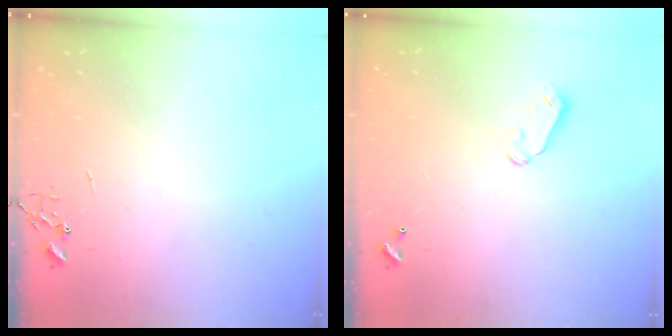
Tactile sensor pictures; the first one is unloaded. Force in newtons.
{"total": 5.9, "press": 5.9, "slide": 0.6}